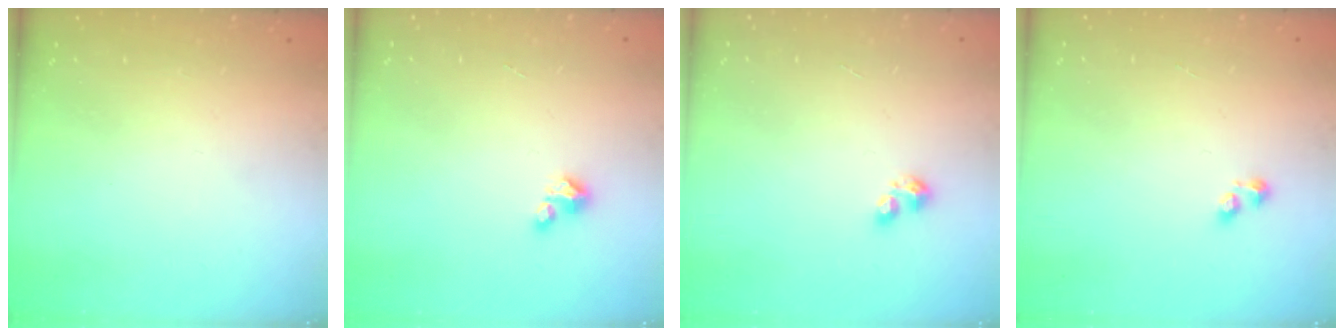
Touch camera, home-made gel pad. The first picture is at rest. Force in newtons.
{"total": 1.5, "press": 1.5, "slide": 0.2}
{"total": 2.8, "press": 2.8, "slide": 0.5}
{"total": 1.2, "press": 1.0, "slide": 0.6}